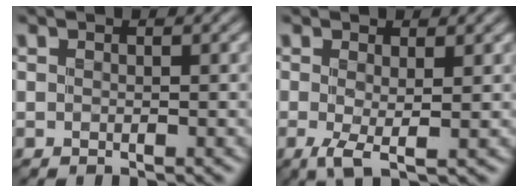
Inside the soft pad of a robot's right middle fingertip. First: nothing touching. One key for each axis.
{"total": 2.2, "fx": -0.2, "fy": 0.3, "fz": 2.2, "tx": -0.045, "ty": -0.006, "tz": -0.004}